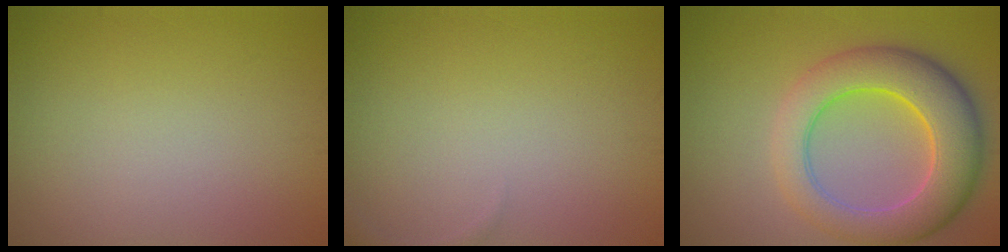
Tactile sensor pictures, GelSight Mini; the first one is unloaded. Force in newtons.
{"total": 0.7, "press": 0.7, "slide": 0.1}
{"total": 8.3, "press": 8.3, "slide": 0.4}